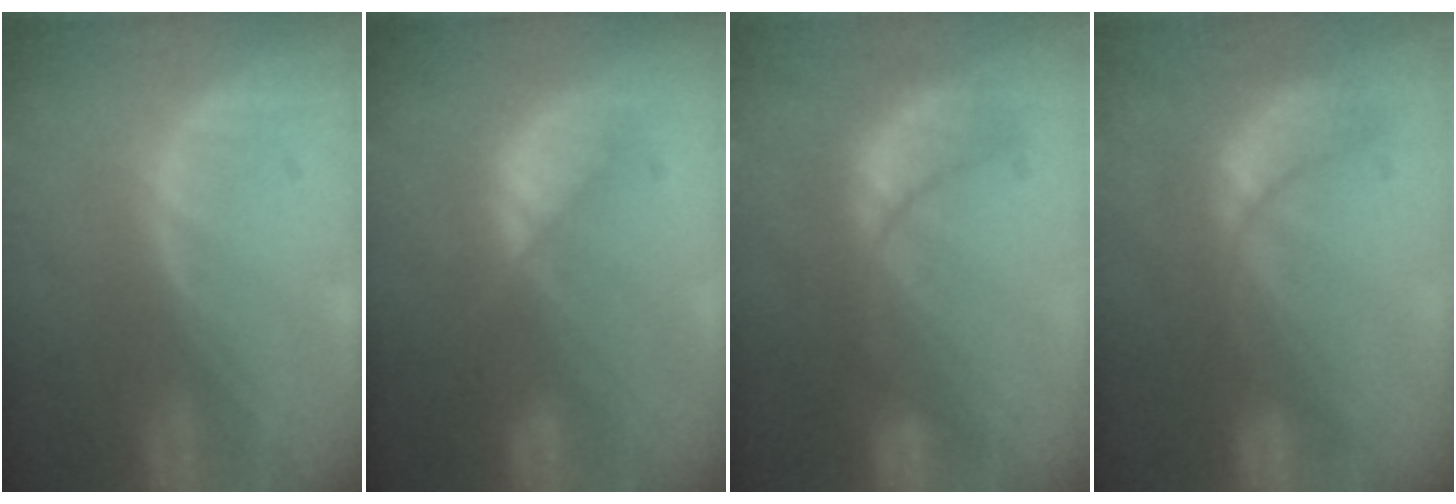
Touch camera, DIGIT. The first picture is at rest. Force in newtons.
{"total": 5.1, "press": 5.1, "slide": 0.8}
{"total": 8.4, "press": 7.9, "slide": 2.6}
{"total": 9.1, "press": 7.8, "slide": 4.7}